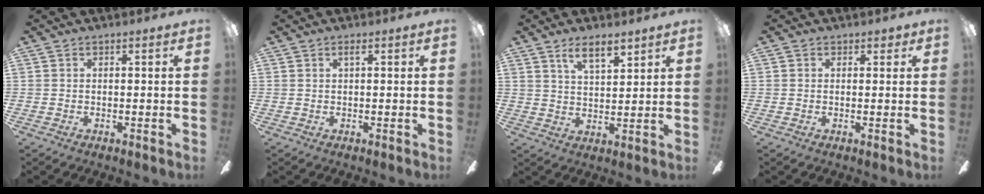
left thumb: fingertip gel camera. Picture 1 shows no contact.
{"total": 1.4, "force": [0.7, 0.4, 1.1], "torque": [-0.016, 0.001, 0.009]}
{"total": 7.1, "force": [5.4, 2.6, 3.9], "torque": [-0.064, -0.024, 0.094]}
{"total": 1.7, "force": [0.9, 1.2, 0.8], "torque": [-0.009, 0.002, 0.013]}